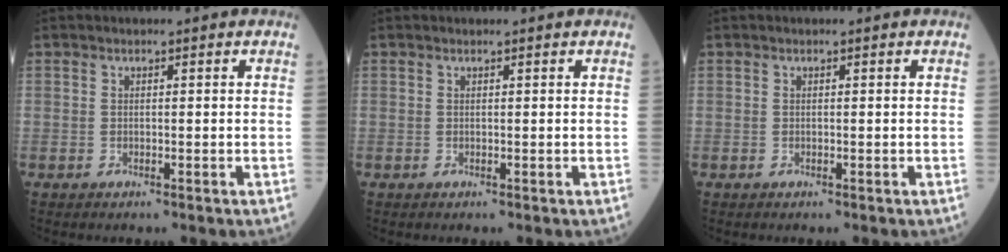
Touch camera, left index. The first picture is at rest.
{"total": 0.0}
{"total": 0.0}